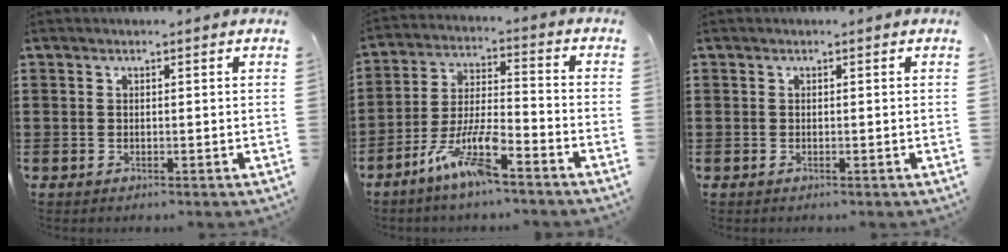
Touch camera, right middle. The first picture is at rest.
{"total": 9.0, "force": [-6.2, 1.5, 6.3], "torque": [-0.140, -0.004, -0.120]}
{"total": 0.0}